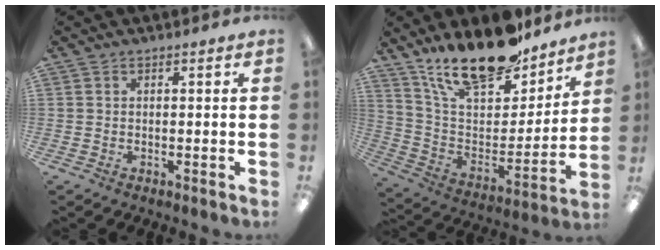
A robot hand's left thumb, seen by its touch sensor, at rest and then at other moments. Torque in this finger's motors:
{"motor_torque": [2.67, 1.29, 1.59, -1.18, 0.49]}